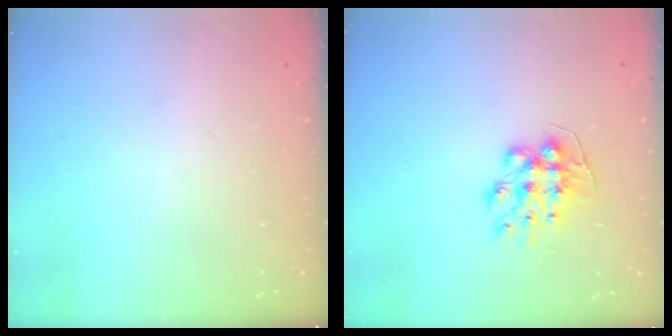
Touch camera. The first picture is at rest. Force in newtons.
{"total": 9.3, "press": 9.3, "slide": 0.5}